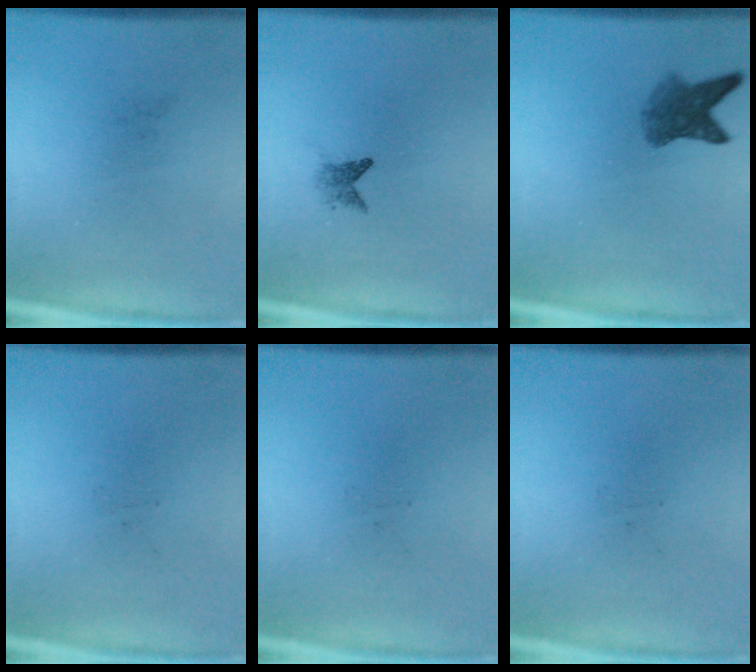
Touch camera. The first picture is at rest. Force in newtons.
{"total": 1.6}
{"total": 4.9}
{"total": 0.0}
{"total": 0.0}
{"total": 0.0}